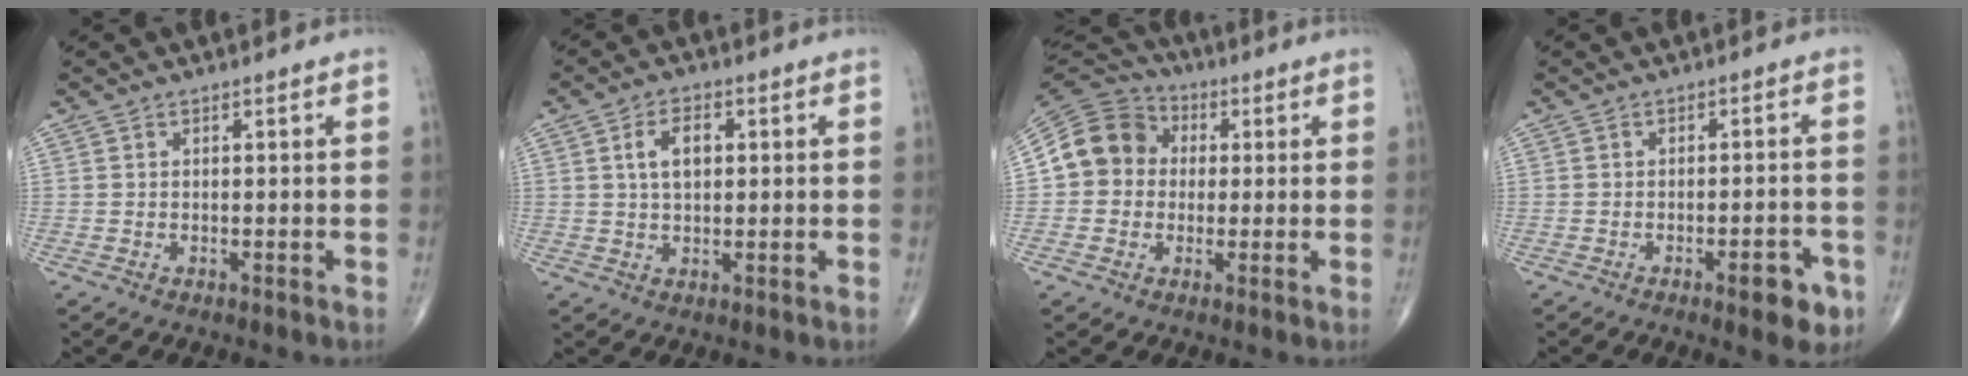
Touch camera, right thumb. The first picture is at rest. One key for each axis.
{"total": 5.7, "fx": 1.3, "fy": 3.4, "fz": 4.4, "tx": -0.072, "ty": 0.005, "tz": 0.021}
{"total": 11.8, "fx": 1.0, "fy": 10.5, "fz": 5.2, "tx": -0.078, "ty": 0.027, "tz": 0.006}
{"total": 6.1, "fx": -3.1, "fy": 2.2, "fz": 4.8, "tx": -0.045, "ty": 0.015, "tz": -0.036}